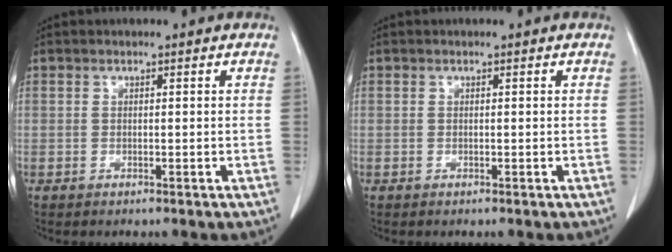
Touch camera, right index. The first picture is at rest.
{"total": 0.0}